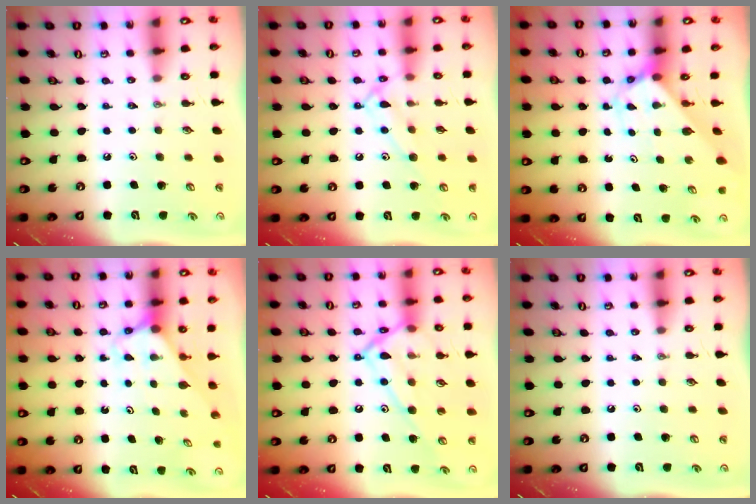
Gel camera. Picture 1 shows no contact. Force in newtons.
{"total": 11.5, "press": 11.5, "slide": 0.7}
{"total": 2.7, "press": 2.7, "slide": 0.2}
{"total": 2.6, "press": 2.6, "slide": 0.2}
{"total": 15.8, "press": 15.8, "slide": 1.0}
{"total": 0.0}